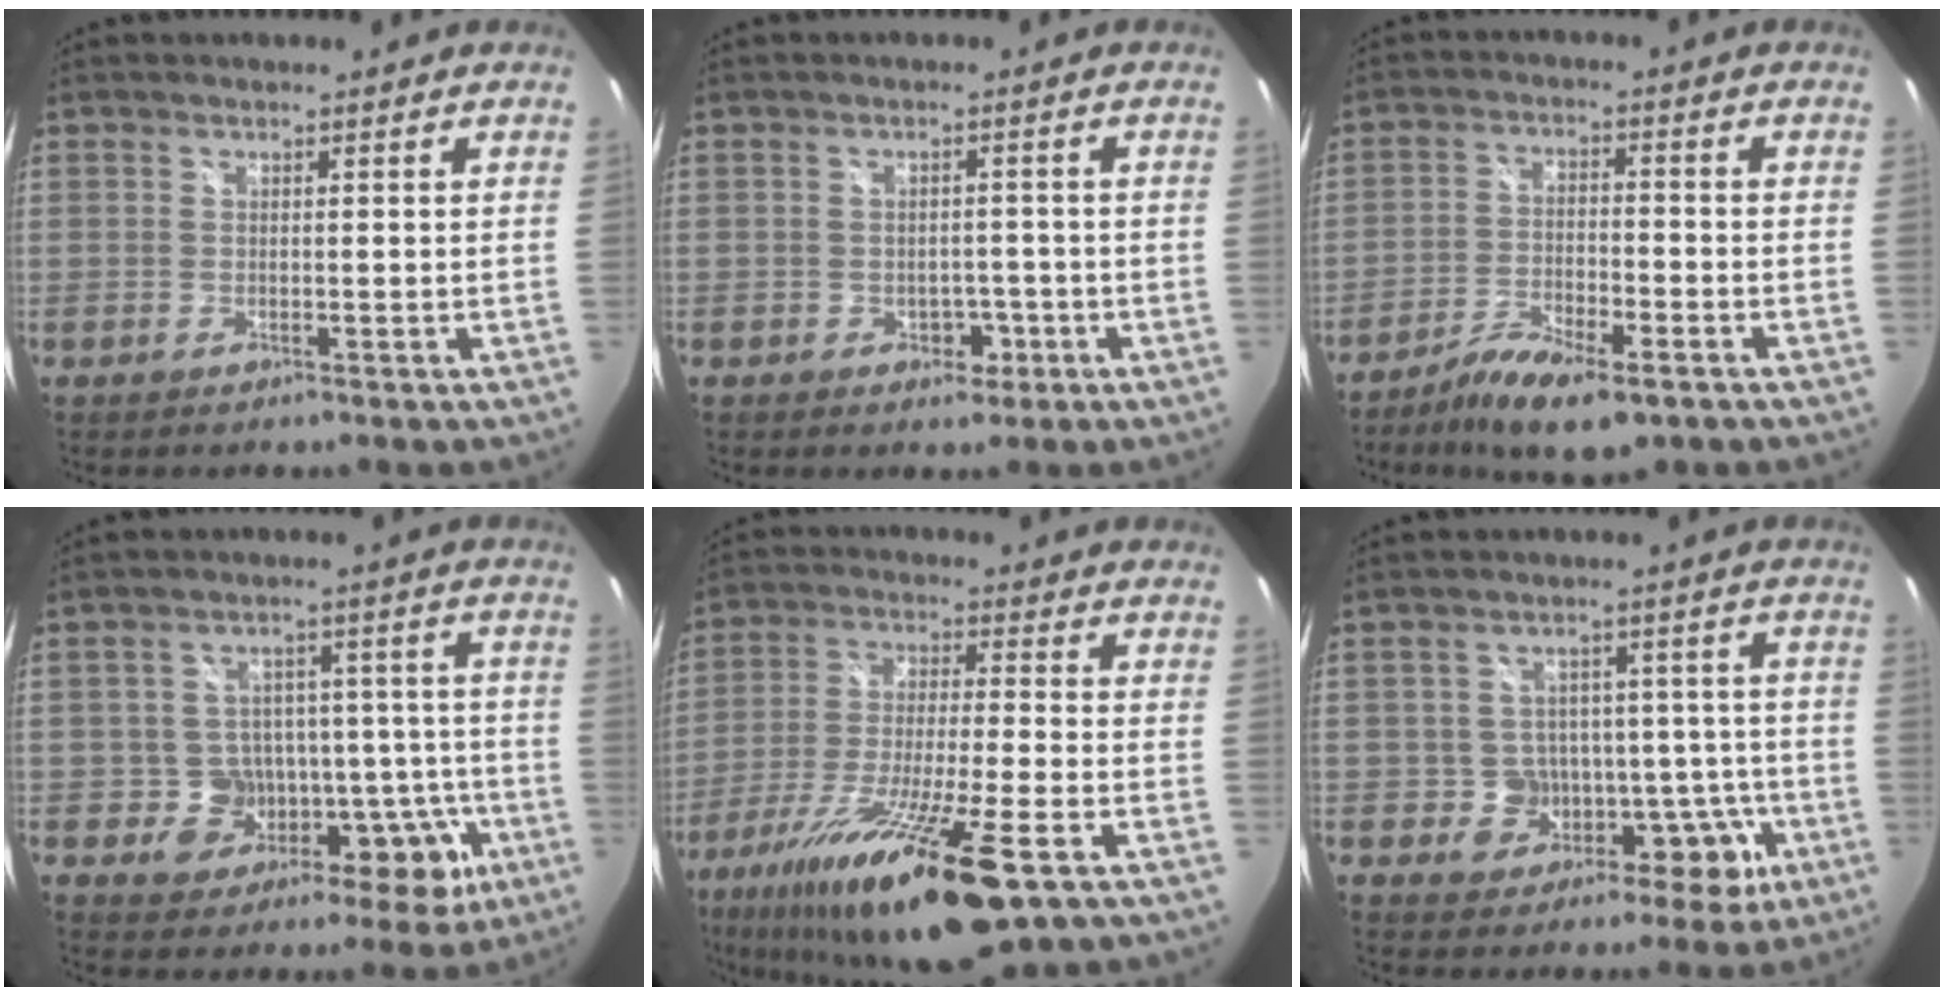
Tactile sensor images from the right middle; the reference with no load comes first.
{"total": 3.1, "force": [-1.4, 2.4, 1.4], "torque": [-0.024, 0.001, -0.012]}
{"total": 10.1, "force": [-6.9, 3.2, 6.7], "torque": [-0.148, -0.022, -0.127]}
{"total": 14.5, "force": [-4.9, 11.7, 7.1], "torque": [-0.108, 0.030, -0.045]}
{"total": 20.6, "force": [-12.3, 2.9, 16.3], "torque": [-0.312, -0.053, -0.214]}
{"total": 11.4, "force": [-4.0, 9.5, 4.8], "torque": [-0.071, 0.030, -0.035]}